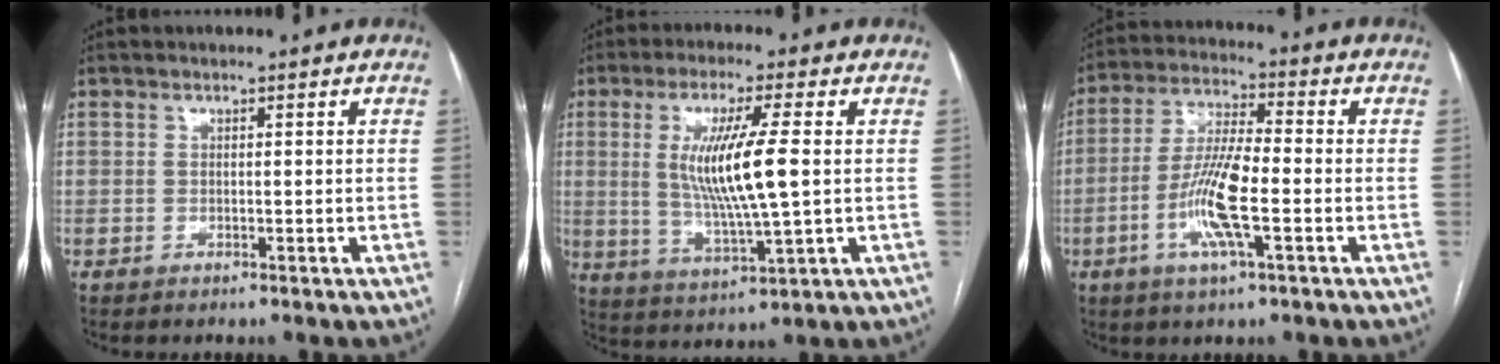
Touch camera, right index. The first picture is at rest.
{"total": 11.4, "force": [1.3, 0.3, 11.3], "torque": [-0.224, -0.010, 0.027]}
{"total": 9.2, "force": [-2.7, 1.1, 8.8], "torque": [-0.175, -0.005, -0.056]}